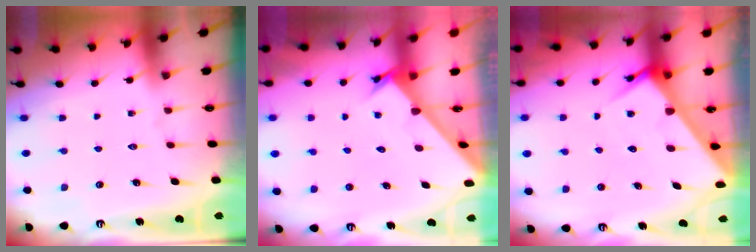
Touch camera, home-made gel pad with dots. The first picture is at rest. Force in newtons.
{"total": 2.6, "press": 2.6, "slide": 0.3}
{"total": 4.7, "press": 4.7, "slide": 0.3}